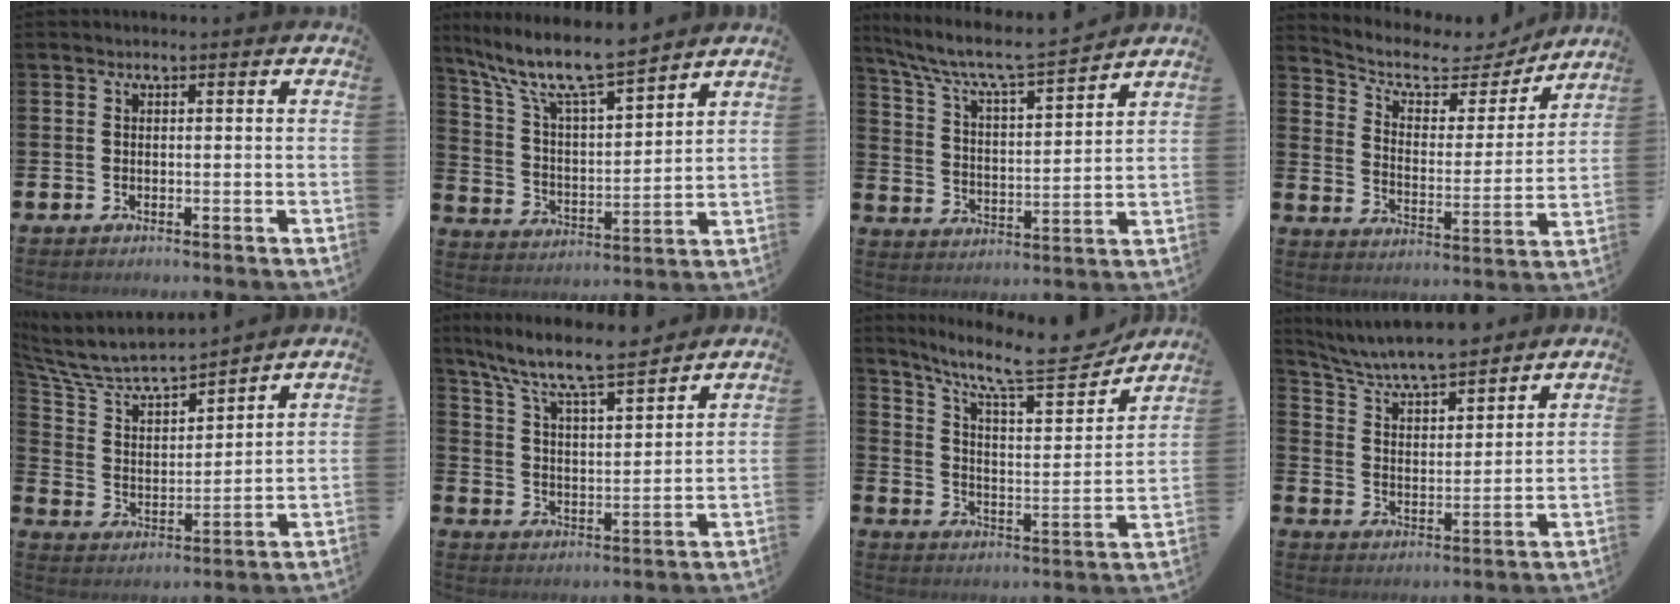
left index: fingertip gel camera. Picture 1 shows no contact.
{"total": 10.4, "force": [9.1, 1.7, 4.6], "torque": [-0.133, -0.053, 0.158]}
{"total": 8.0, "force": [7.3, 0.7, 3.2], "torque": [-0.098, -0.054, 0.123]}
{"total": 6.6, "force": [5.7, 2.7, 1.9], "torque": [-0.069, -0.046, 0.093]}
{"total": 8.2, "force": [7.7, 1.6, 2.4], "torque": [-0.091, -0.057, 0.135]}
{"total": 9.0, "force": [8.3, 0.9, 3.3], "torque": [-0.097, -0.059, 0.141]}
{"total": 11.0, "force": [9.4, 1.8, 5.4], "torque": [-0.122, -0.064, 0.155]}
{"total": 7.1, "force": [6.7, 0.8, 2.1], "torque": [-0.075, -0.046, 0.116]}